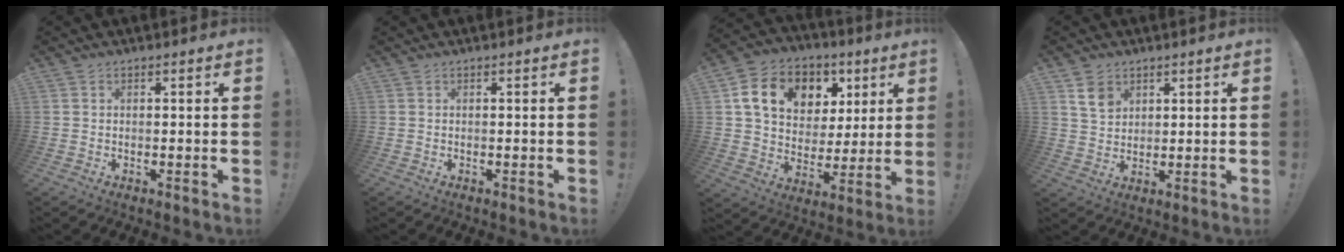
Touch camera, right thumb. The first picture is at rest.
{"total": 0.0}
{"total": 16.3, "force": [7.3, 11.8, 8.6], "torque": [-0.135, -0.024, 0.142]}
{"total": 6.8, "force": [3.9, 4.9, 2.5], "torque": [-0.024, -0.021, 0.073]}